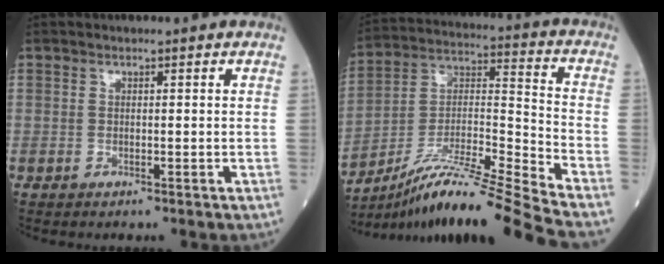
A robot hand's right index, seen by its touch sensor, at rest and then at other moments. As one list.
[{"total": 19.2, "force": [-16.2, -2.5, 10.0], "torque": [-0.192, -0.005, -0.293]}]